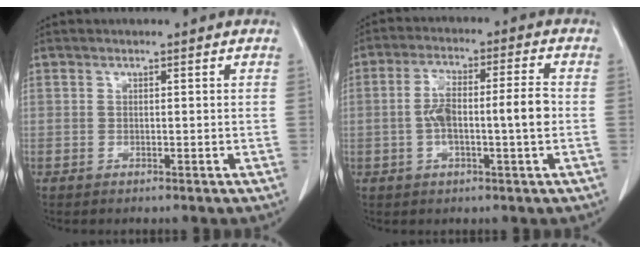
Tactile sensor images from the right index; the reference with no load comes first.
{"total": 8.9, "force": [-0.8, 1.4, 8.7], "torque": [-0.166, 0.021, -0.016]}